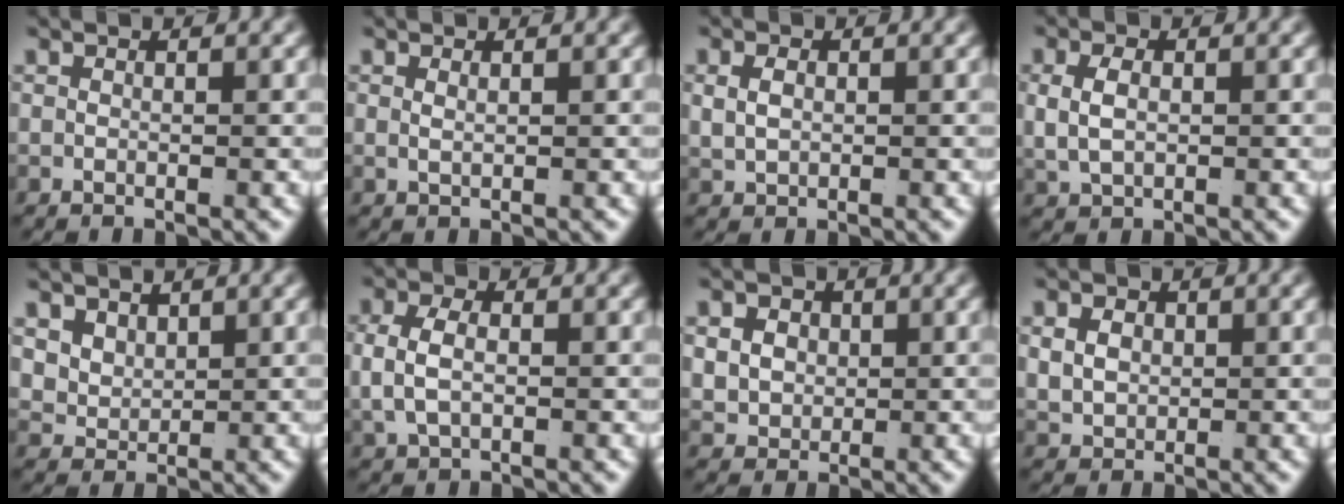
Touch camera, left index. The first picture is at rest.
{"total": 0.7, "force": [0.3, -0.5, 0.4], "torque": [-0.010, -0.010, 0.016]}
{"total": 1.5, "force": [0.4, 0.9, 1.1], "torque": [-0.025, -0.006, 0.019]}
{"total": 2.8, "force": [0.4, 1.9, 2.0], "torque": [-0.050, -0.006, 0.018]}
{"total": 2.9, "force": [1.5, 2.3, 0.9], "torque": [-0.038, -0.021, 0.043]}
{"total": 3.1, "force": [0.1, 2.0, 2.5], "torque": [-0.065, -0.006, 0.012]}
{"total": 4.2, "force": [0.5, 3.7, 1.9], "torque": [-0.047, -0.017, 0.020]}
{"total": 2.7, "force": [0.6, 2.1, 1.5], "torque": [-0.031, -0.013, 0.025]}